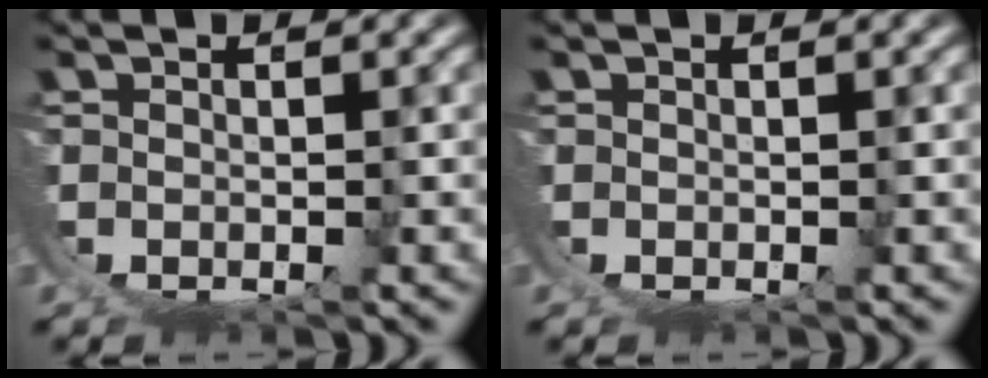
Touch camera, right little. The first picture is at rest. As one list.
[{"total": 0.0}]